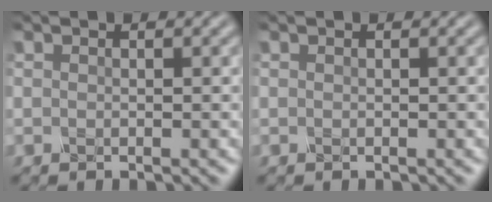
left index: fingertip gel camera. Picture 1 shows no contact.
{"total": 0.0}